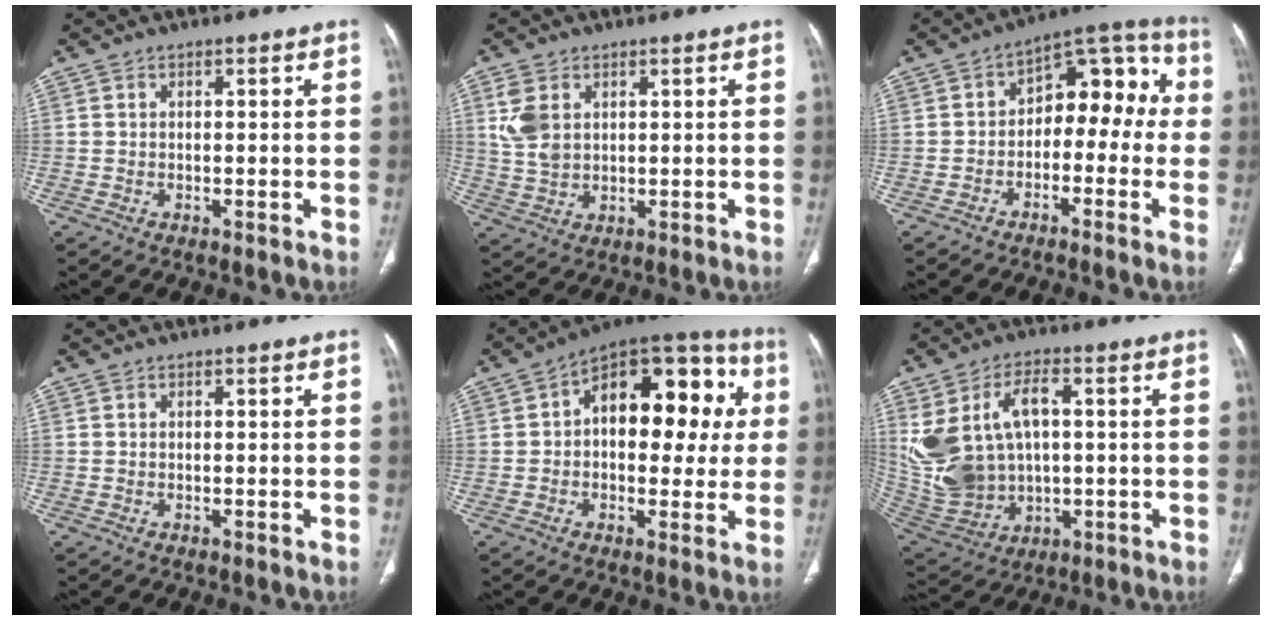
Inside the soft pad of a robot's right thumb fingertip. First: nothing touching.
{"total": 6.3, "force": [2.2, 4.2, 4.1], "torque": [-0.085, -0.004, 0.053]}
{"total": 12.3, "force": [-1.1, 7.9, 9.3], "torque": [-0.072, 0.059, -0.030]}
{"total": 0.0}
{"total": 20.1, "force": [3.3, 11.4, 16.2], "torque": [-0.172, 0.034, 0.036]}
{"total": 18.0, "force": [2.9, 11.8, 13.3], "torque": [-0.276, 0.006, 0.082]}